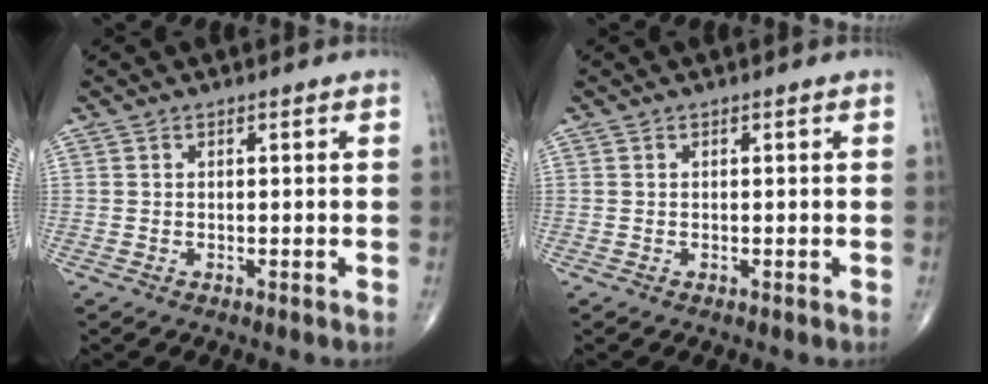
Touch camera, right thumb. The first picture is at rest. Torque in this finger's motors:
{"motor_torque": [0.00, 0.00, 0.00, 0.00, 0.00]}